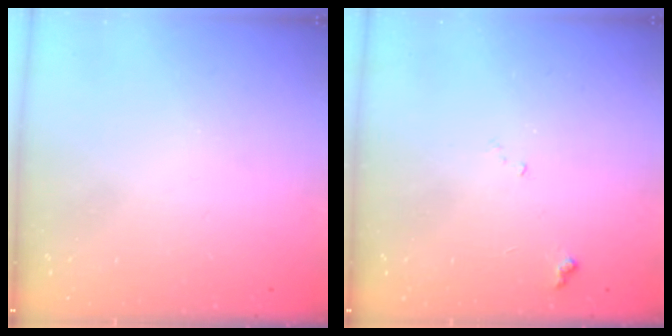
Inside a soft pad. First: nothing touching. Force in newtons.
{"total": 7.4, "press": 7.4, "slide": 0.8}